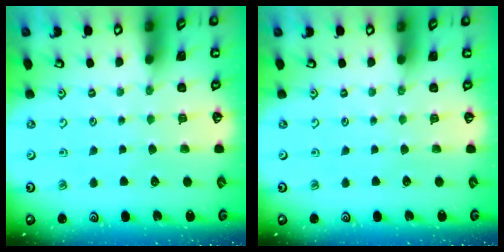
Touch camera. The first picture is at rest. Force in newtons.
{"total": 0.0}